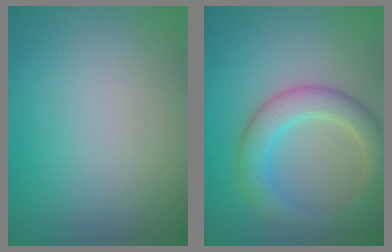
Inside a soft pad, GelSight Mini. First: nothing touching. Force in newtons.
{"total": 4.5, "press": 4.5, "slide": 0.2}